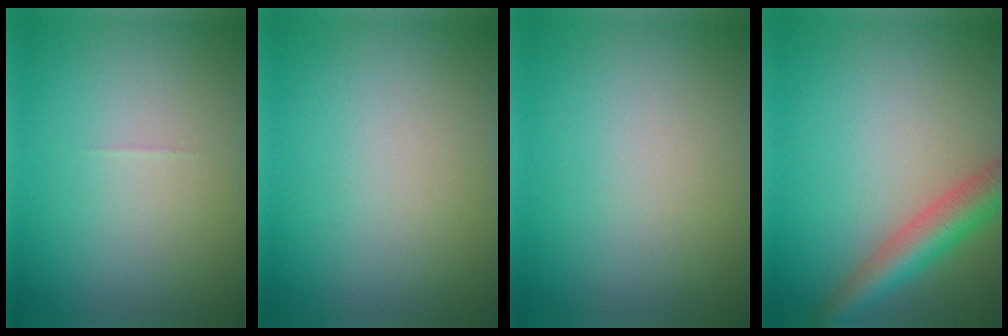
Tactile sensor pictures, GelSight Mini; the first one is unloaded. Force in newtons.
{"total": 0.0}
{"total": 0.0}
{"total": 4.9, "press": 4.9, "slide": 0.3}